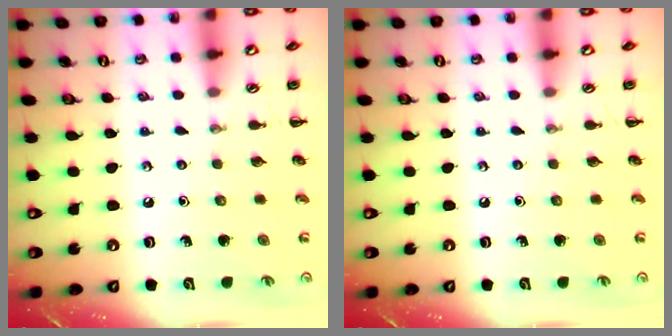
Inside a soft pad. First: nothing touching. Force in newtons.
{"total": 0.0}